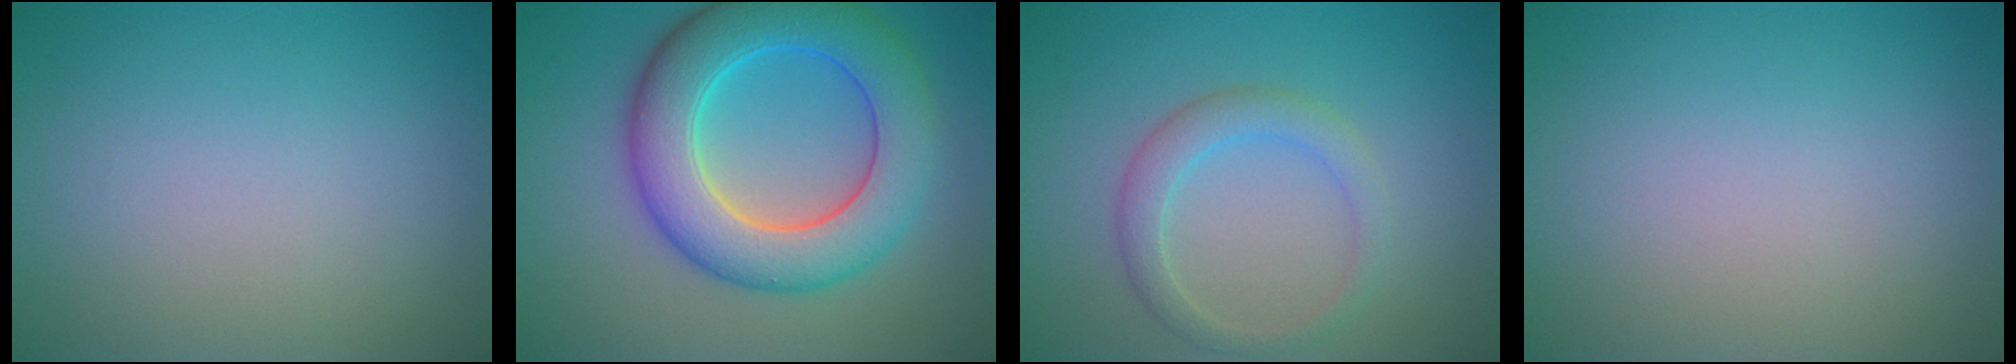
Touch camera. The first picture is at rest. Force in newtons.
{"total": 9.0, "press": 9.0, "slide": 0.2}
{"total": 2.6, "press": 2.5, "slide": 0.2}
{"total": 0.0}